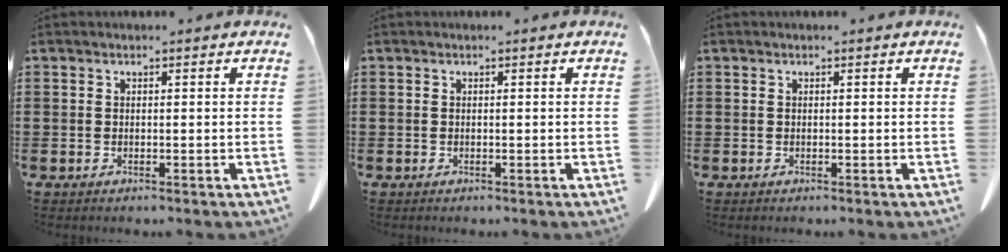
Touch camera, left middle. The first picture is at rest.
{"total": 0.0}
{"total": 0.0}